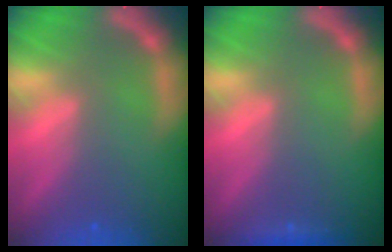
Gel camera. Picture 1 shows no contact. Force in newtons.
{"total": 0.9}